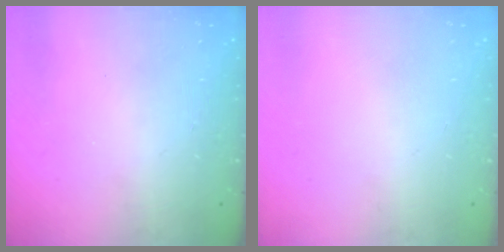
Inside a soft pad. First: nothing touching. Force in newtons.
{"total": 0.0}